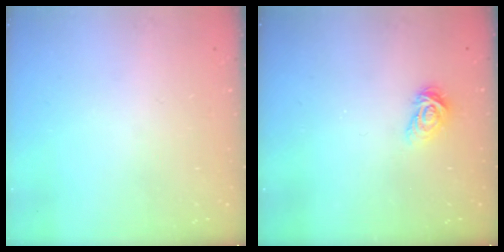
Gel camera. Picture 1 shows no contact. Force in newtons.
{"total": 5.0, "press": 4.9, "slide": 0.7}